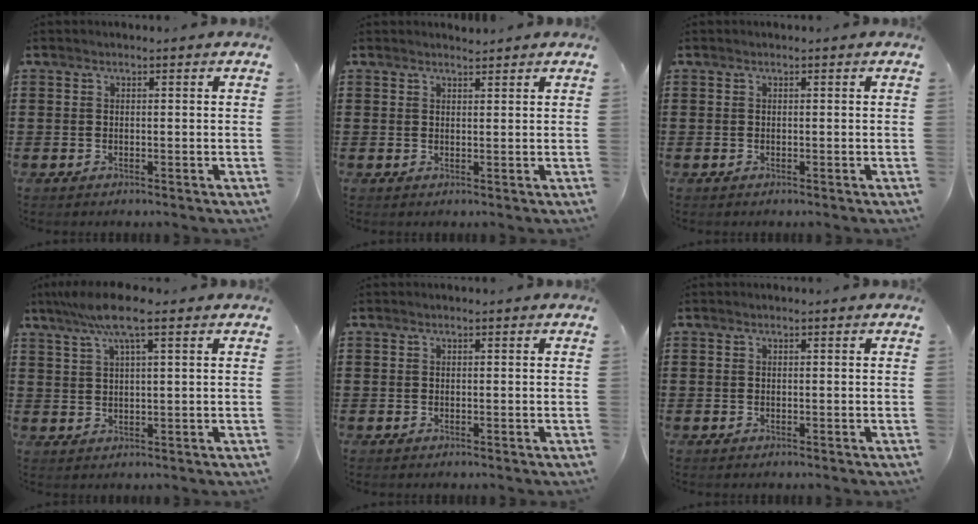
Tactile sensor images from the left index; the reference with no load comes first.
{"total": 1.4, "force": [1.4, 0.0, 0.2], "torque": [-0.007, 0.001, 0.027]}
{"total": 0.0}
{"total": 6.9, "force": [4.3, 0.8, 5.3], "torque": [-0.113, 0.001, 0.076]}
{"total": 0.0}
{"total": 0.0}